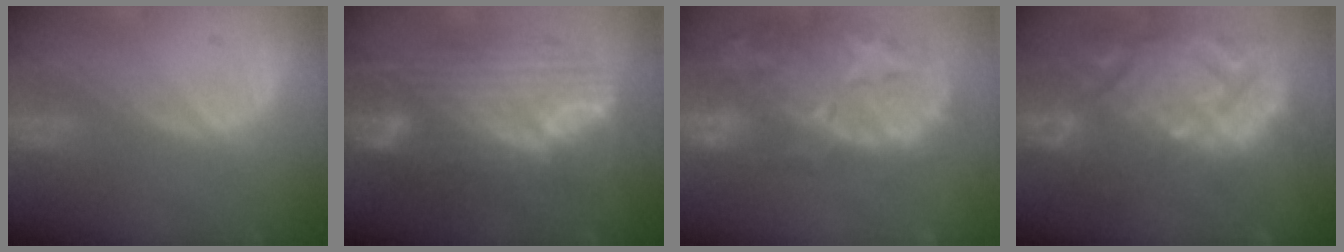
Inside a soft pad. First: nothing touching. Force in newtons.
{"total": 11.4, "press": 11.4, "slide": 1.1}
{"total": 14.4, "press": 11.8, "slide": 8.2}
{"total": 14.6, "press": 12.5, "slide": 7.5}